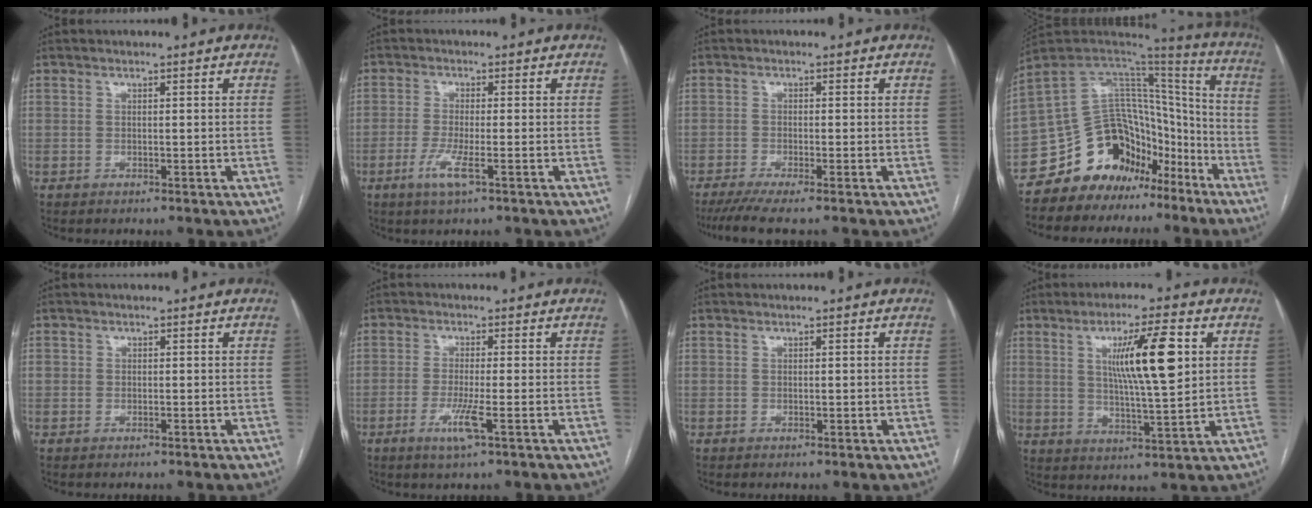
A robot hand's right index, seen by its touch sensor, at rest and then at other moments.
{"total": 4.3, "force": [-1.9, 0.3, 3.8], "torque": [-0.080, -0.010, -0.038]}
{"total": 5.2, "force": [-4.0, -0.4, 3.2], "torque": [-0.051, -0.013, -0.070]}
{"total": 16.7, "force": [-11.1, 10.7, 6.4], "torque": [-0.099, 0.096, -0.180]}
{"total": 0.8, "force": [0.1, 0.8, 0.3], "torque": [0.001, 0.005, 0.000]}
{"total": 4.3, "force": [-1.8, -0.1, 3.9], "torque": [-0.080, -0.013, -0.036]}
{"total": 0.5, "force": [0.1, 0.2, 0.5], "torque": [-0.009, -0.002, 0.004]}
{"total": 11.2, "force": [3.2, 0.7, 10.7], "torque": [-0.179, 0.000, 0.054]}